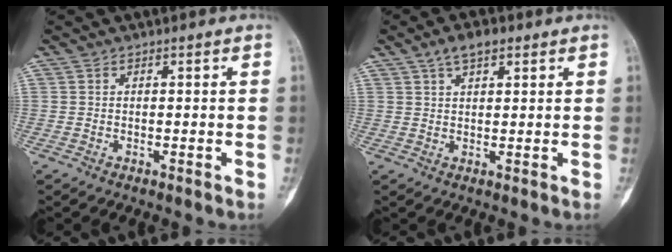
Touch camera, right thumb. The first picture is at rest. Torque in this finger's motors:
{"motor_torque": [0.06, 0.19, 0.28, -0.28, 0.17]}